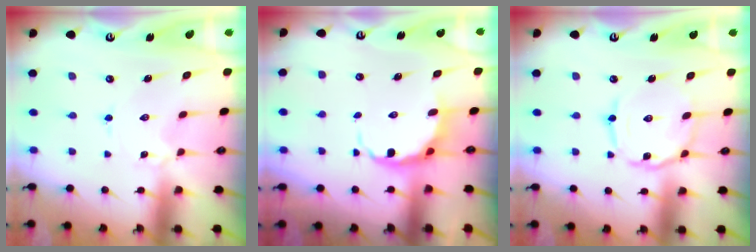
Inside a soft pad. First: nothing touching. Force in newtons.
{"total": 6.1, "press": 5.7, "slide": 2.2}
{"total": 5.9, "press": 5.9, "slide": 0.3}